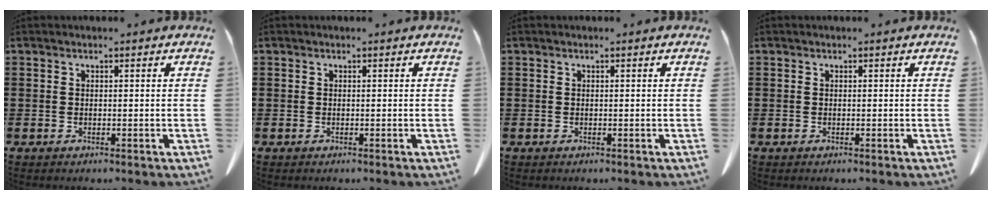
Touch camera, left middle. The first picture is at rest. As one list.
[{"total": 0.0}, {"total": 0.0}, {"total": 0.0}]